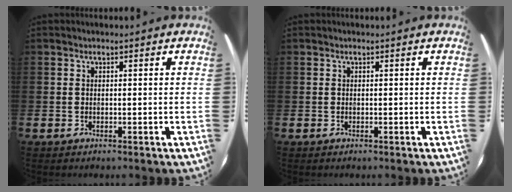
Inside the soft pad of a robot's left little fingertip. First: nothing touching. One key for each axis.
{"total": 0.0}